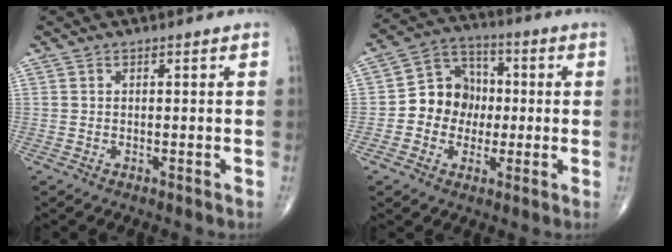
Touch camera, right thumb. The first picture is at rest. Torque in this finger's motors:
{"motor_torque": [1.12, 1.07, 0.61, -0.41, 0.03]}